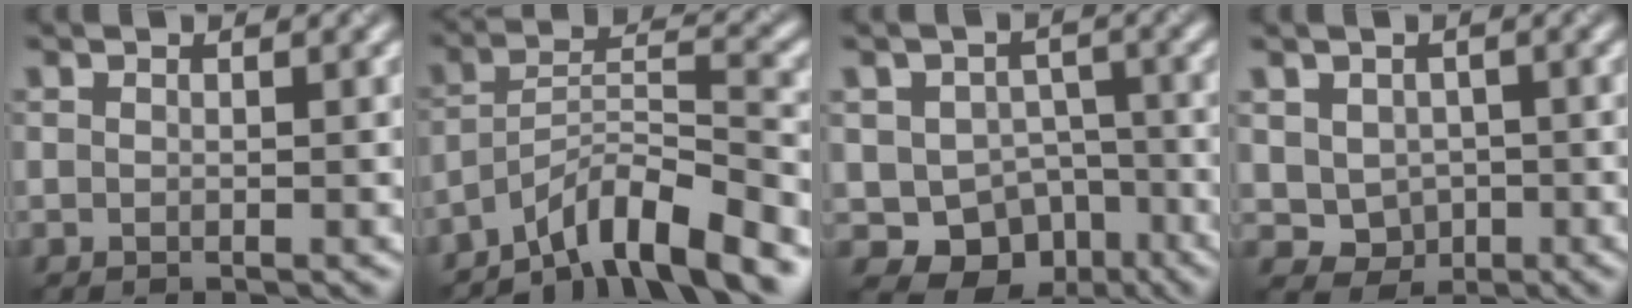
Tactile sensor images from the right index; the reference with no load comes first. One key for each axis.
{"total": 7.2, "fx": -5.8, "fy": 1.0, "fz": 4.3, "tx": -0.062, "ty": 0.011, "tz": -0.103}
{"total": 7.2, "fx": -3.2, "fy": 5.6, "fz": 3.1, "tx": -0.025, "ty": -0.008, "tz": -0.037}
{"total": 2.9, "fx": 0.1, "fy": 2.6, "fz": 1.4, "tx": -0.024, "ty": -0.008, "tz": 0.007}